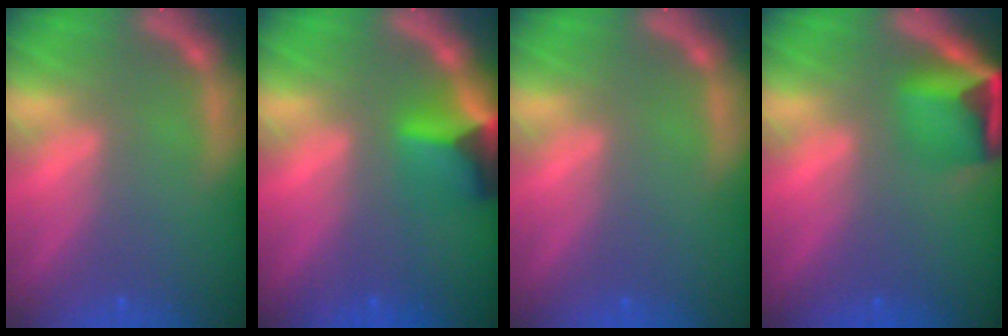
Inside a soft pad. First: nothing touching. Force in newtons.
{"total": 4.9}
{"total": 0.0}
{"total": 6.0}